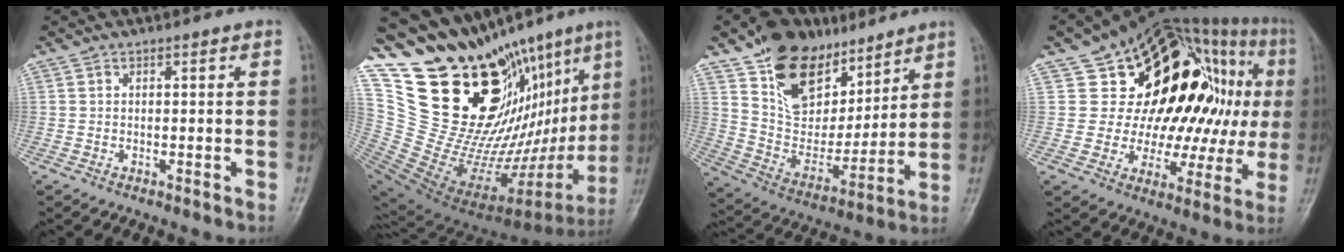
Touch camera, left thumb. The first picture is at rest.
{"total": 31.8, "force": [18.5, 11.9, 23.0], "torque": [-0.313, -0.075, 0.330]}
{"total": 20.2, "force": [12.5, 12.0, 10.3], "torque": [-0.123, -0.056, 0.230]}
{"total": 28.7, "force": [5.4, 17.0, 22.5], "torque": [-0.259, 0.041, 0.091]}